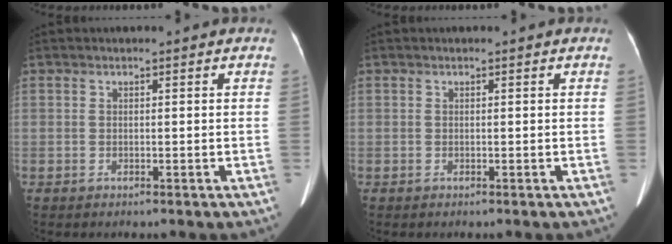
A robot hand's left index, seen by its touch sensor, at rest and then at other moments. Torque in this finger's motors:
{"motor_torque": [-0.16, 0.18, 0.00, 0.00]}